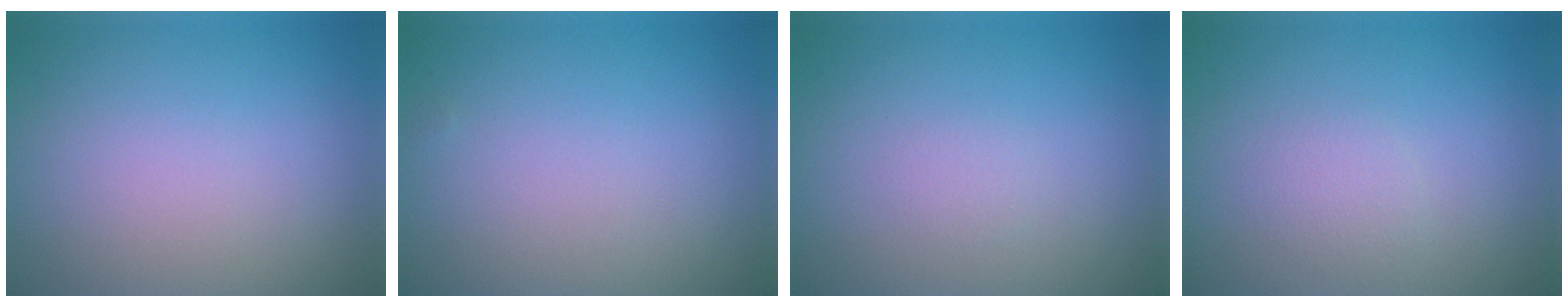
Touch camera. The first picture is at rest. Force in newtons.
{"total": 0.0}
{"total": 0.6, "press": 0.6, "slide": 0.0}
{"total": 1.3, "press": 1.3, "slide": 0.2}